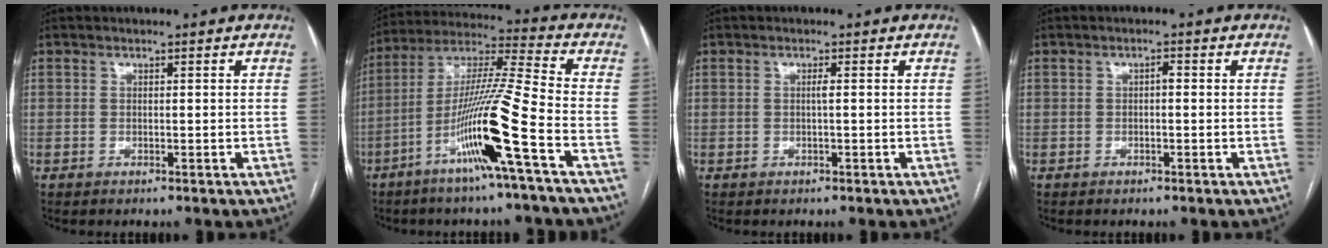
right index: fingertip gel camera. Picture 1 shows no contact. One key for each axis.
{"total": 15.0, "fx": -6.5, "fy": -1.7, "fz": 13.4, "tx": -0.259, "ty": -0.007, "tz": -0.125}
{"total": 0.7, "fx": 0.0, "fy": -0.1, "fz": 0.7, "tx": -0.013, "ty": 0.000, "tz": 0.000}
{"total": 1.0, "fx": -0.1, "fy": 0.4, "fz": 0.9, "tx": -0.014, "ty": 0.003, "tz": -0.002}